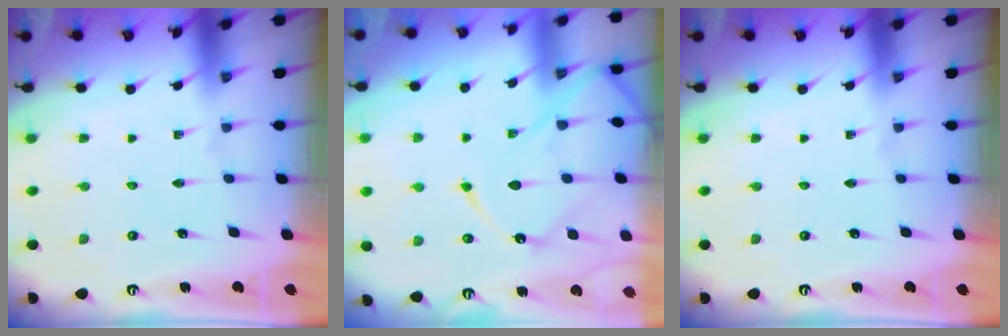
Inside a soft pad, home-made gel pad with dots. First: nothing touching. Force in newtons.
{"total": 14.0, "press": 14.0, "slide": 0.6}
{"total": 0.0}